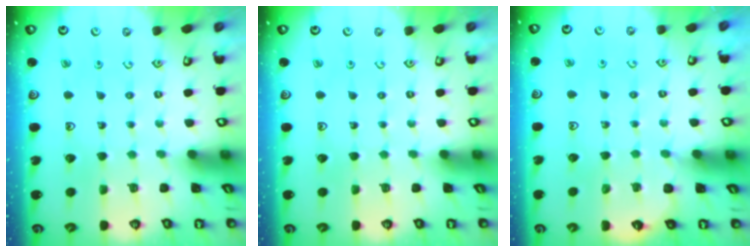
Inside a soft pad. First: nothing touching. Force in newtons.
{"total": 0.0}
{"total": 3.1, "press": 2.5, "slide": 1.8}